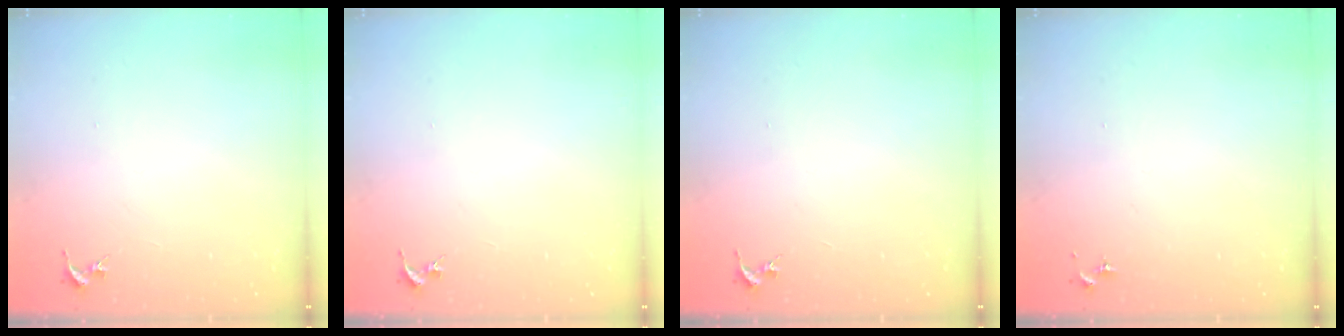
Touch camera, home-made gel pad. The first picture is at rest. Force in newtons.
{"total": 0.0}
{"total": 0.0}
{"total": 0.0}